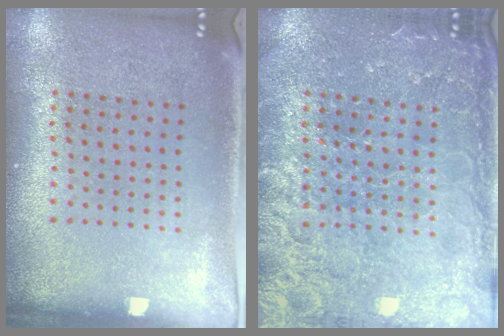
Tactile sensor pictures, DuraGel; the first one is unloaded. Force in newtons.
{"total": 4.1, "press": 4.0, "slide": 0.4}